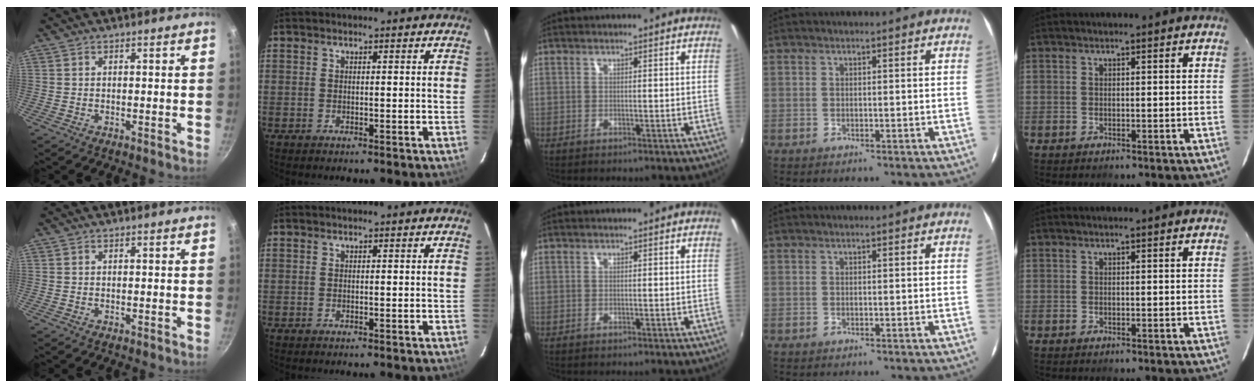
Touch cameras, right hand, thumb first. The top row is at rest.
{}